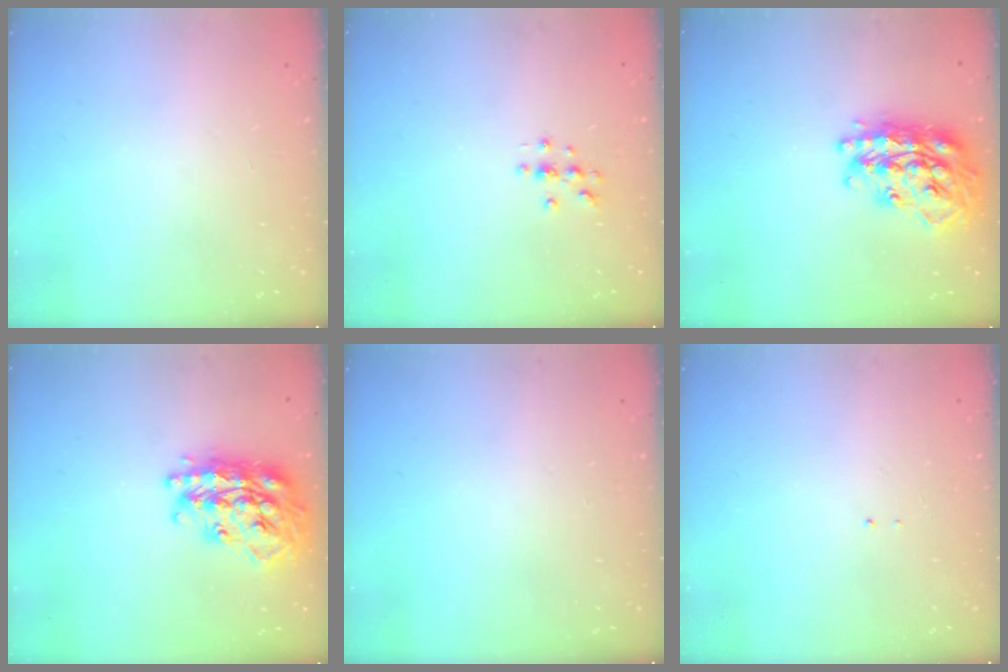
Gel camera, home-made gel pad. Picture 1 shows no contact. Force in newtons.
{"total": 3.7, "press": 3.7, "slide": 0.4}
{"total": 25.6, "press": 25.5, "slide": 2.2}
{"total": 25.6, "press": 25.5, "slide": 2.2}
{"total": 0.0}
{"total": 0.7, "press": 0.7, "slide": 0.1}